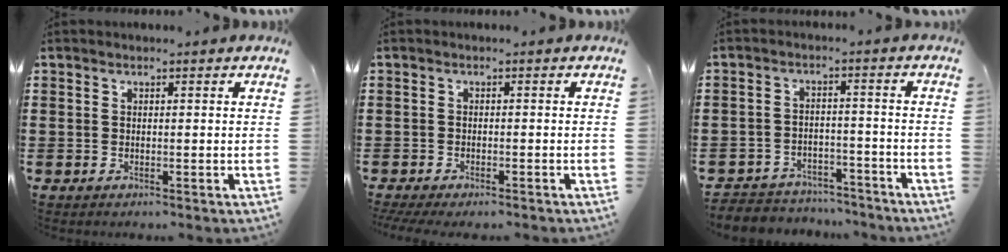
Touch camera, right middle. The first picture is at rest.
{"total": 1.2, "force": [-1.1, 0.1, 0.4], "torque": [-0.011, -0.001, -0.020]}
{"total": 4.0, "force": [-3.9, 0.9, -0.3], "torque": [-0.002, 0.003, -0.086]}